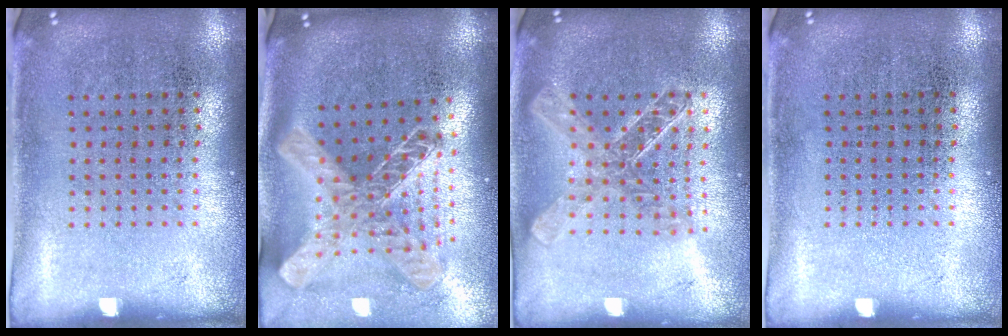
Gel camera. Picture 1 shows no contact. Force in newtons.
{"total": 2.1, "press": 1.6, "slide": 1.4}
{"total": 1.8, "press": 1.6, "slide": 0.8}
{"total": 0.0}